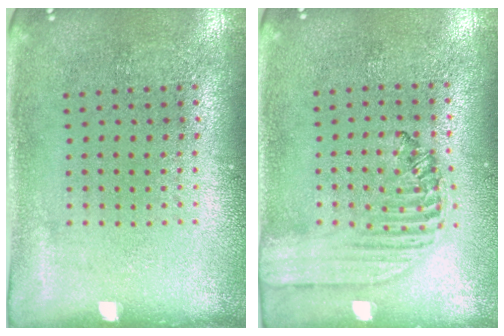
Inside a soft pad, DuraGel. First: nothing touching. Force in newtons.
{"total": 1.5, "press": 1.4, "slide": 0.5}